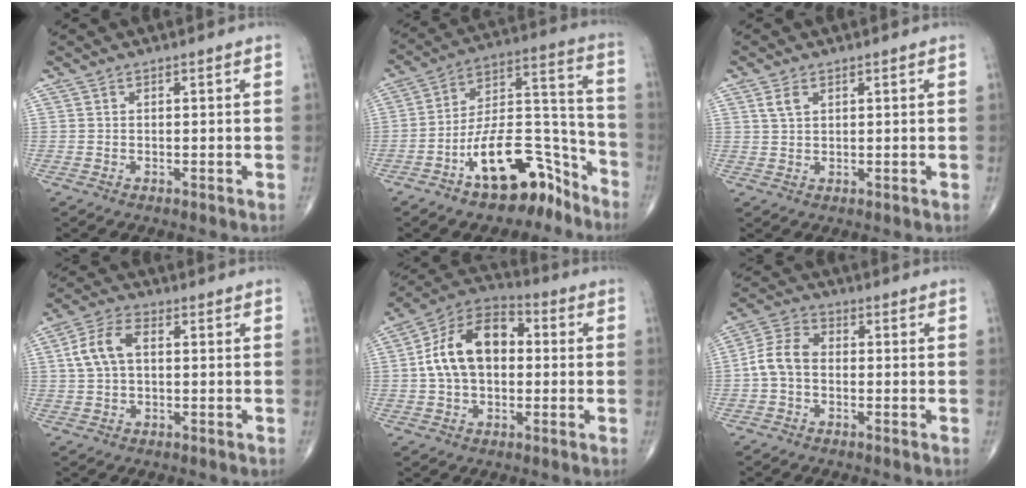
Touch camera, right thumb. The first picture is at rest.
{"total": 16.7, "force": [-10.6, 7.6, 10.3], "torque": [-0.129, 0.113, -0.178]}
{"total": 2.7, "force": [1.3, 1.6, 1.7], "torque": [-0.032, 0.001, 0.029]}
{"total": 7.4, "force": [1.0, 4.4, 5.9], "torque": [-0.123, 0.021, 0.017]}
{"total": 15.1, "force": [1.0, 9.9, 11.4], "torque": [-0.186, 0.033, 0.005]}
{"total": 7.0, "force": [-0.9, 5.0, 4.8], "torque": [-0.091, 0.024, -0.030]}